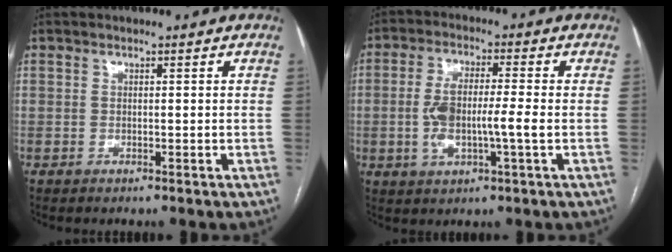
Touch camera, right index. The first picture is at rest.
{"total": 7.9, "force": [-1.0, 1.6, 7.7], "torque": [-0.160, 0.011, -0.017]}